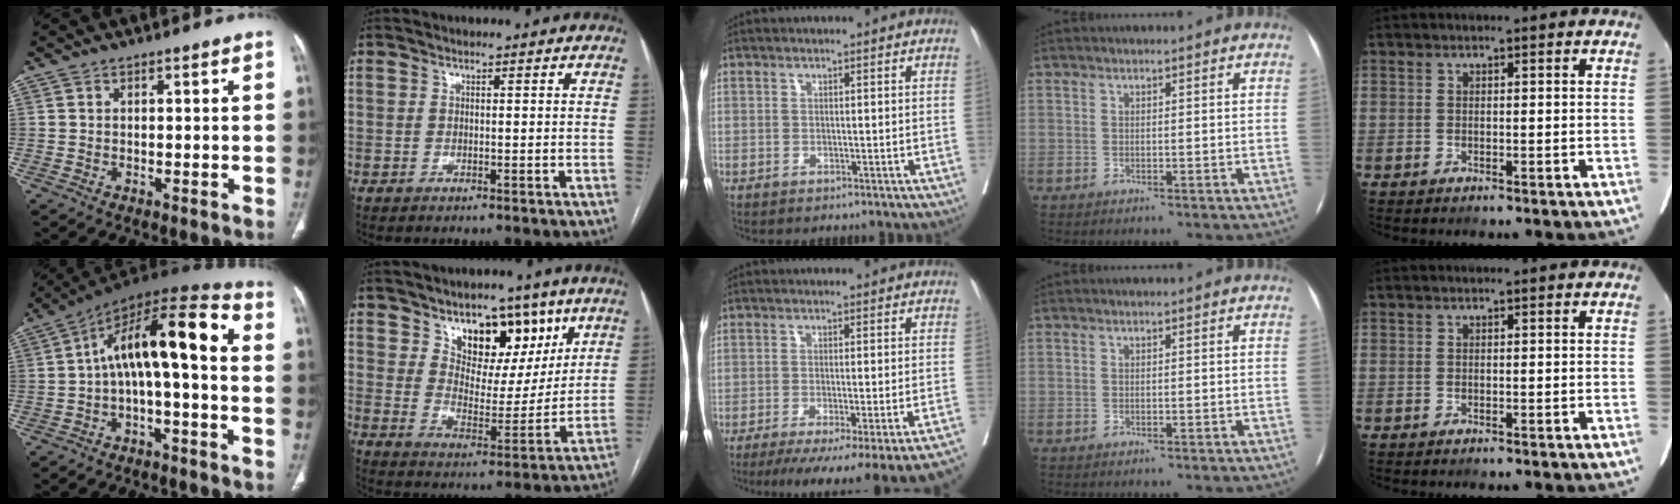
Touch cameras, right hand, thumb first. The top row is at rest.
{"thumb": {"total": 15.6, "force": [-0.1, 5.5, 14.6], "torque": [-0.226, 0.067, -0.008]}, "index": {"total": 11.8, "force": [7.0, 6.4, 7.0], "torque": [-0.098, 0.003, 0.122]}, "middle": {"total": 18.8, "force": [-15.9, -0.6, 10.1], "torque": [-0.083, -0.046, -0.209]}}